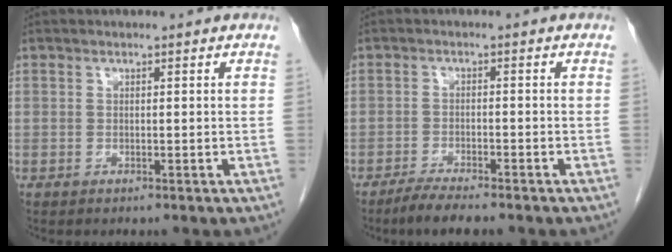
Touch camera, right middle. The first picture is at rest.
{"total": 4.6, "force": [-3.8, 0.4, 2.5], "torque": [-0.047, -0.010, -0.065]}